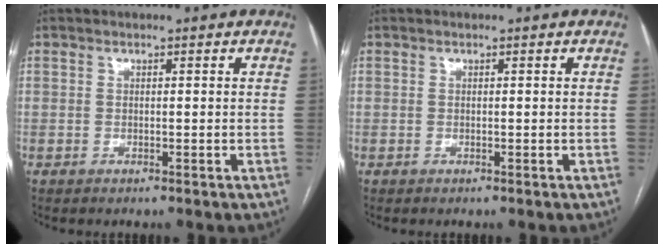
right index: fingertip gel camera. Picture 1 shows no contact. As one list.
[{"total": 0.0}]